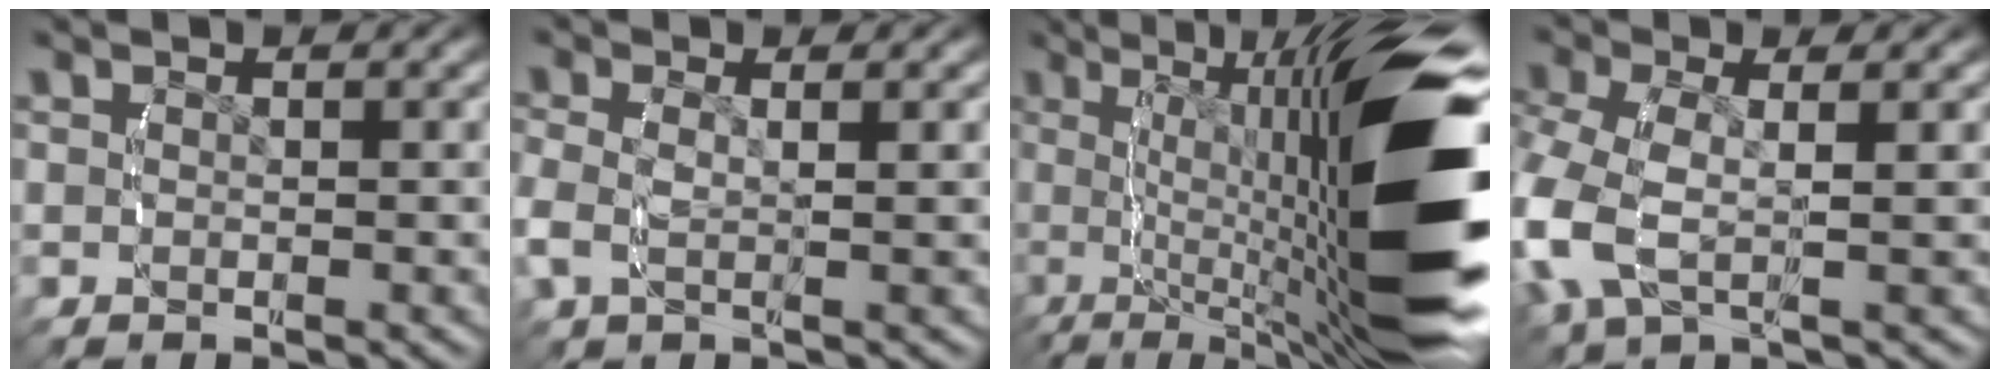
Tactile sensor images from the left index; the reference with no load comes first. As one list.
[{"total": 2.6, "force": [-0.3, 1.7, 2.0], "torque": [-0.062, -0.015, -0.002]}, {"total": 17.7, "force": [0.3, 6.2, 16.6], "torque": [-0.221, 0.002, 0.005]}, {"total": 5.9, "force": [-0.5, 4.2, 4.0], "torque": [-0.140, -0.028, -0.003]}]